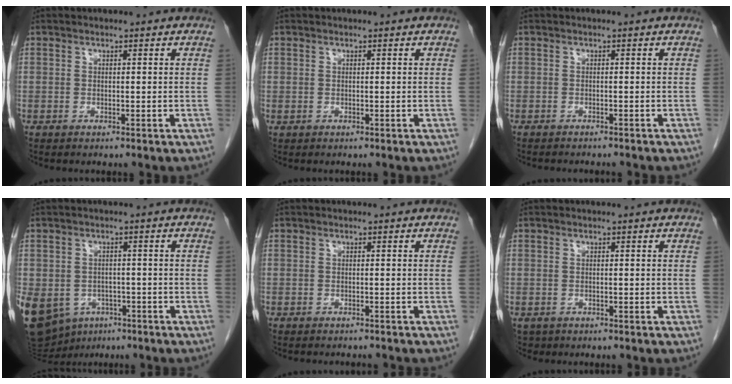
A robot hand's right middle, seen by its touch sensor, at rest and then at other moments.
{"total": 0.0}
{"total": 4.7, "force": [-4.3, 1.0, 1.7], "torque": [-0.018, -0.003, -0.053]}
{"total": 25.6, "force": [-11.1, 20.3, 11.0], "torque": [-0.375, -0.019, -0.153]}
{"total": 3.6, "force": [-3.4, 0.6, 1.0], "torque": [-0.009, -0.004, -0.042]}
{"total": 1.3, "force": [-0.8, 1.0, 0.2], "torque": [-0.010, 0.001, -0.009]}